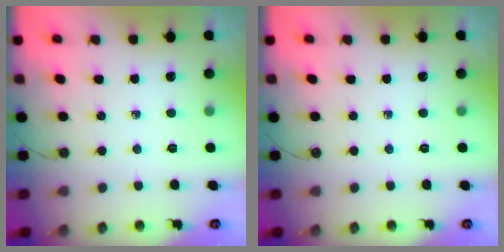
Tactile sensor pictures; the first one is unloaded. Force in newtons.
{"total": 0.0}